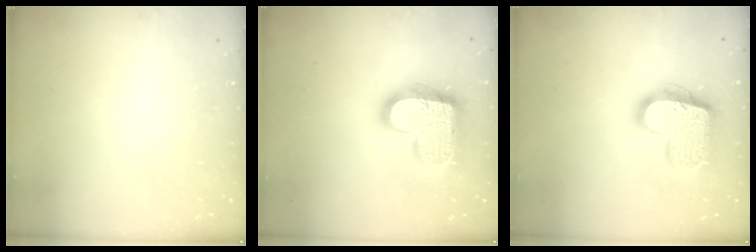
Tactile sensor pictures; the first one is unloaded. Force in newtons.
{"total": 18.9, "press": 18.9, "slide": 1.1}
{"total": 17.8, "press": 17.8, "slide": 1.2}